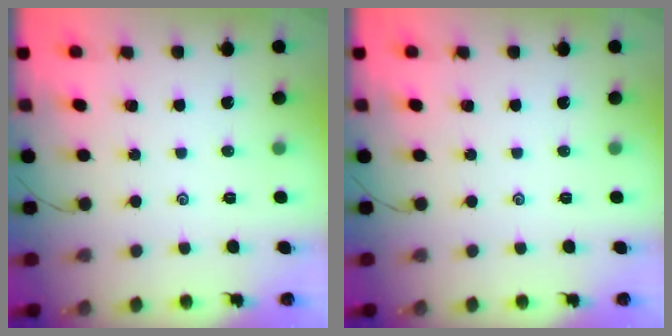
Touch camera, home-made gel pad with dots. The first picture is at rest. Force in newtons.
{"total": 0.0}